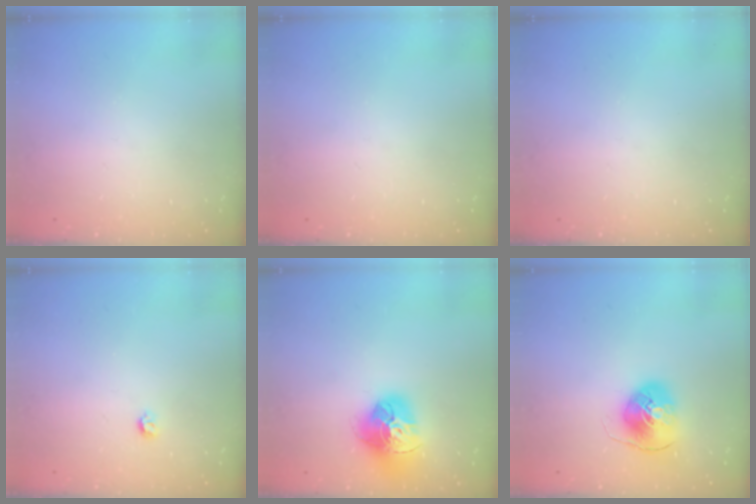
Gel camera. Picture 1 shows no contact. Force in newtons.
{"total": 0.0}
{"total": 0.0}
{"total": 3.5, "press": 3.5, "slide": 0.5}
{"total": 17.4, "press": 17.3, "slide": 1.7}
{"total": 9.0, "press": 8.8, "slide": 1.5}